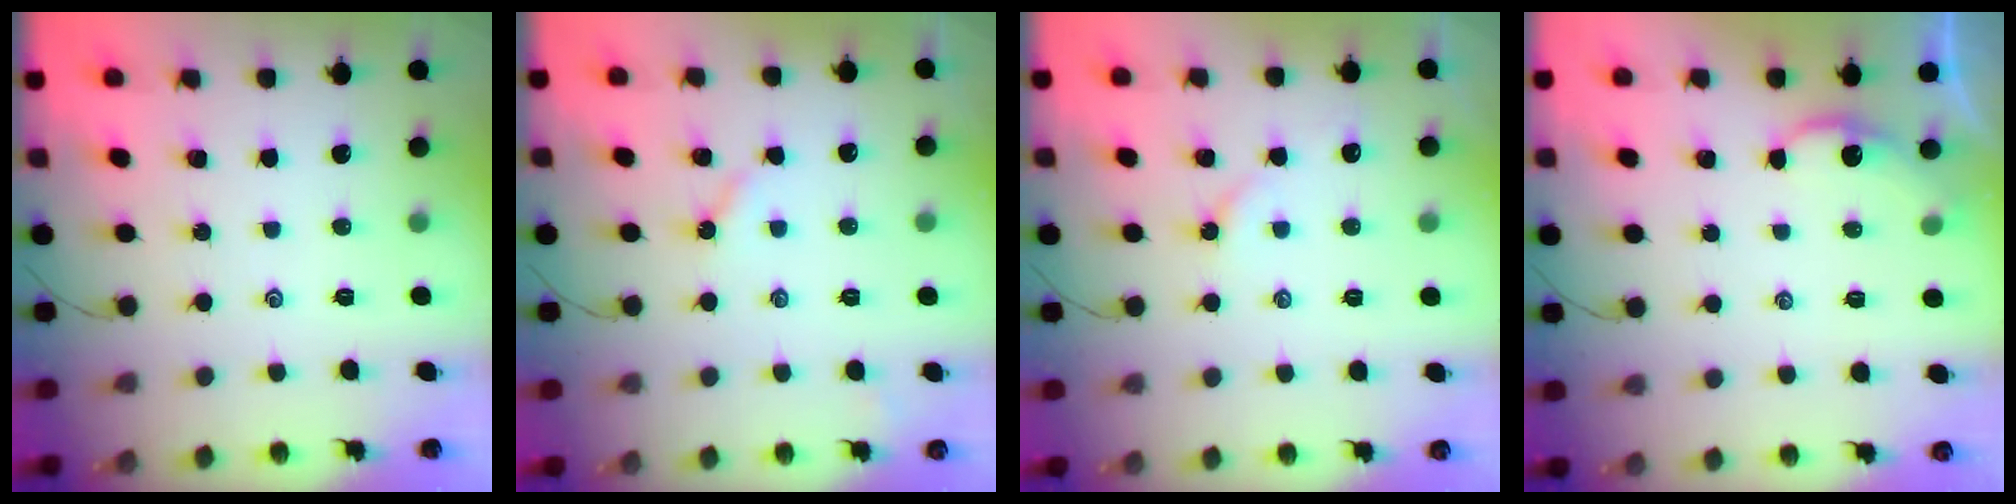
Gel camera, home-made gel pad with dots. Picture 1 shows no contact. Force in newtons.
{"total": 2.8, "press": 2.7, "slide": 0.3}
{"total": 3.9, "press": 3.9, "slide": 0.6}
{"total": 1.3, "press": 1.3, "slide": 0.2}